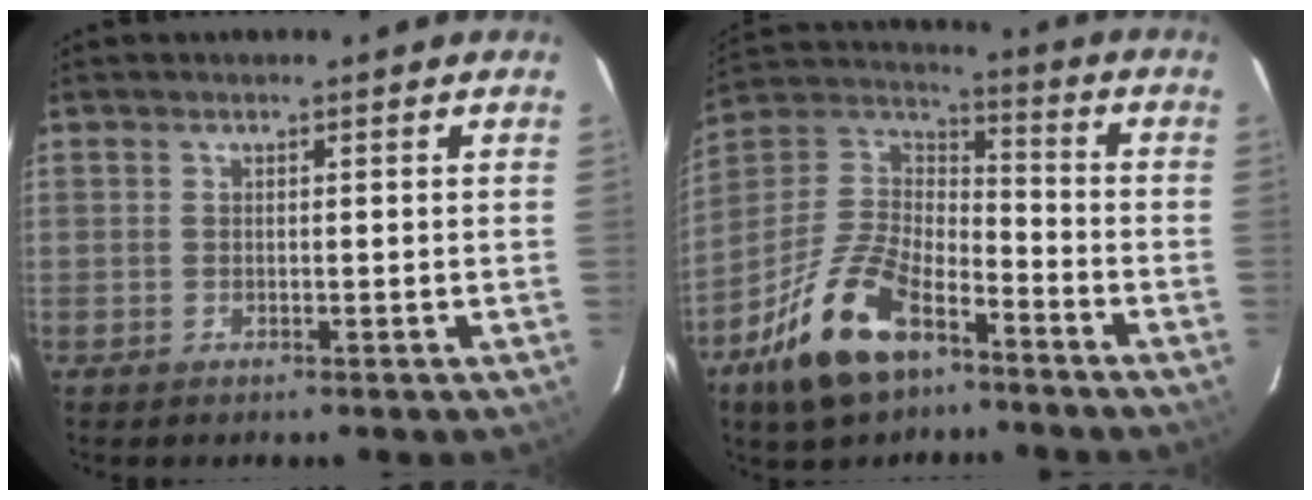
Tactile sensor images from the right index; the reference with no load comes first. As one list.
[{"total": 18.2, "force": [-10.8, 8.8, 11.7], "torque": [-0.253, -0.002, -0.198]}]